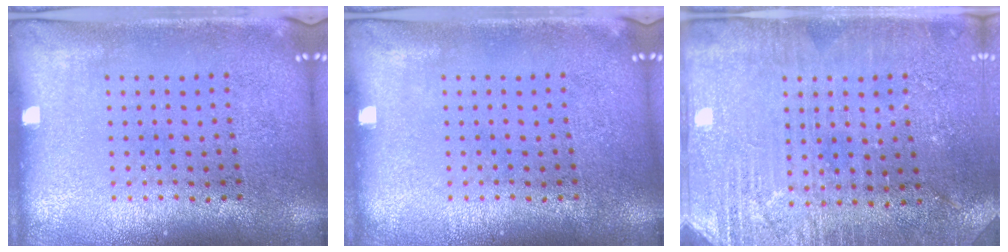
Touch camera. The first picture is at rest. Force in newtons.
{"total": 0.0}
{"total": 2.8, "press": 2.8, "slide": 0.4}